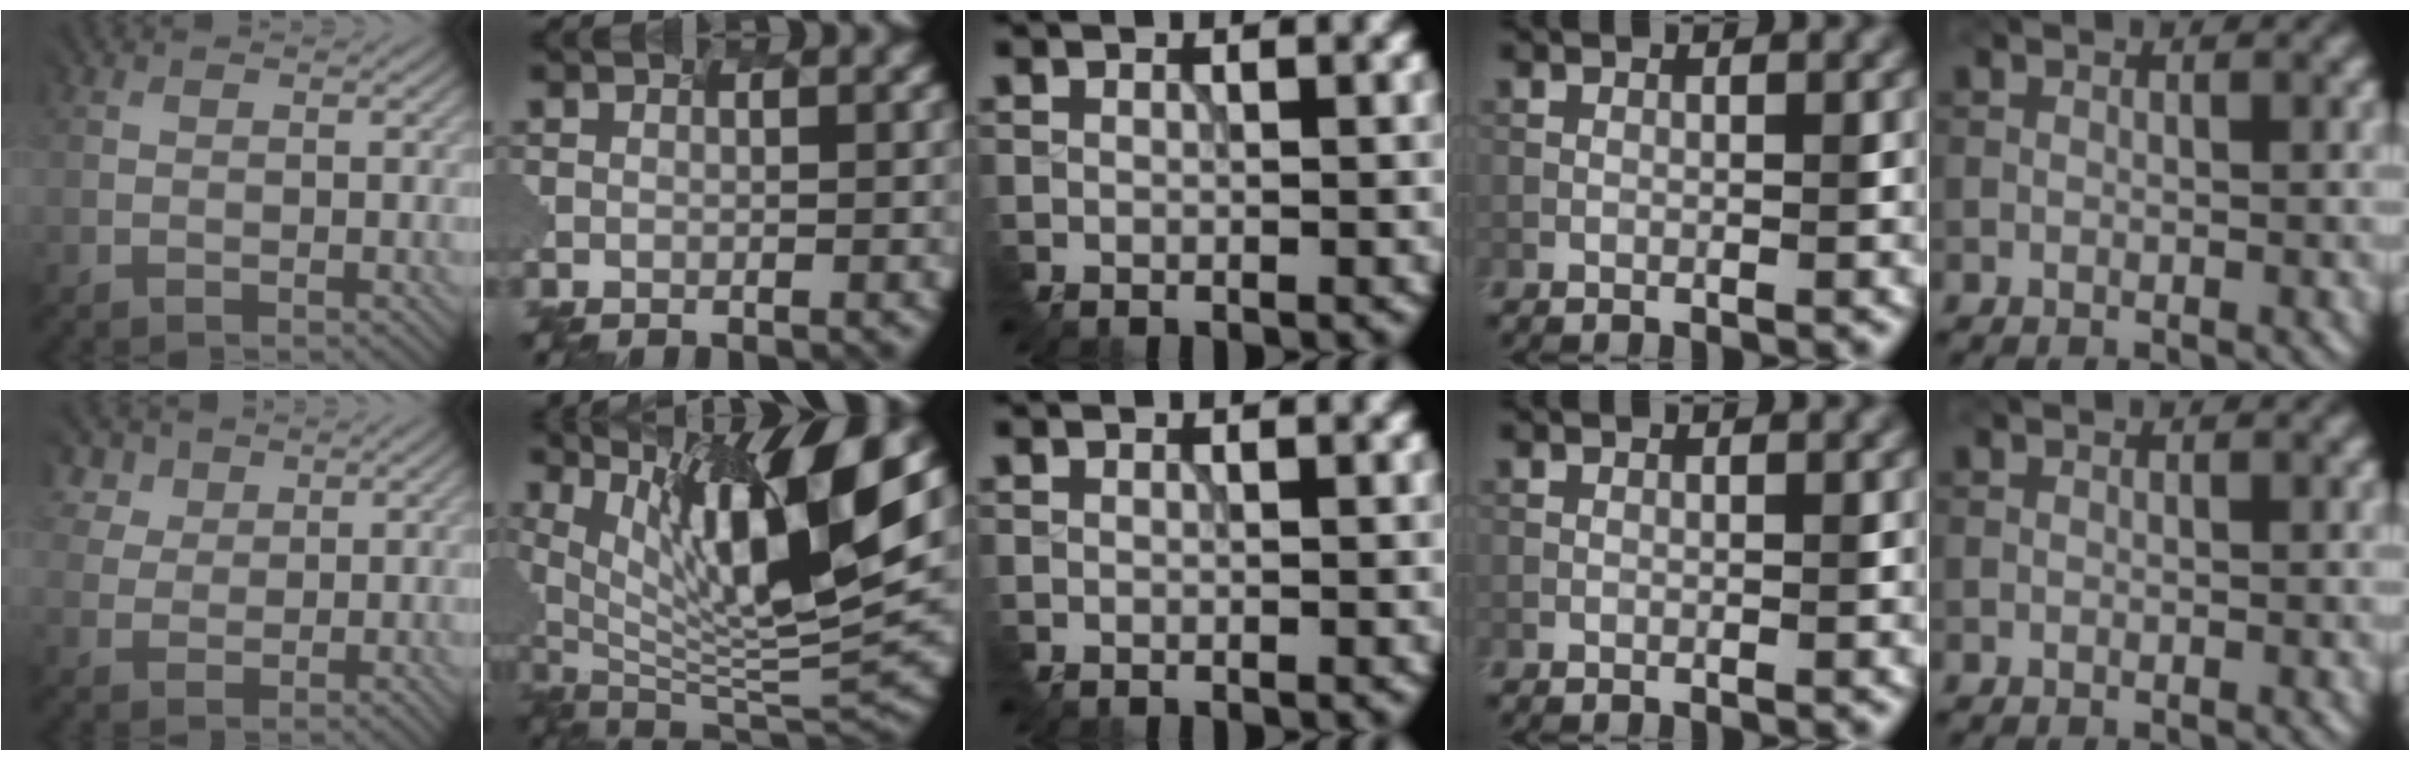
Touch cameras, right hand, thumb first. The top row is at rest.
{"thumb": {"total": 5.0, "force": [3.6, 3.4, 0.5], "torque": [-0.041, 0.002, 0.070]}, "index": {"total": 13.0, "force": [5.4, 3.7, 11.3], "torque": [-0.201, 0.000, 0.106]}}